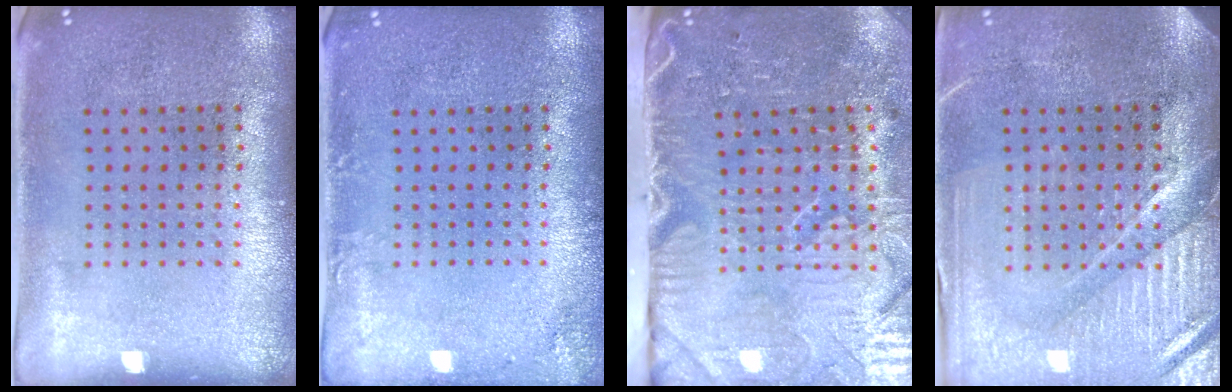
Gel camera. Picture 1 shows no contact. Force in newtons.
{"total": 1.5, "press": 1.5, "slide": 0.1}
{"total": 5.3, "press": 4.4, "slide": 2.9}
{"total": 4.0, "press": 3.7, "slide": 1.6}